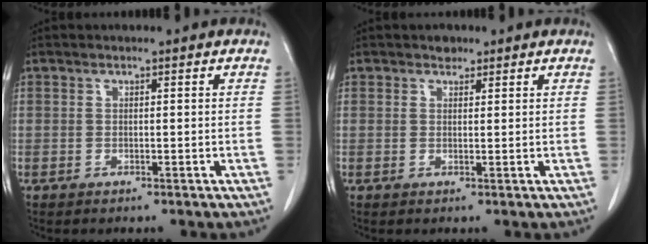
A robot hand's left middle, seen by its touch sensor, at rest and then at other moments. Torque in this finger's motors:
{"motor_torque": [0.31, -0.26, -0.02, 0.00]}